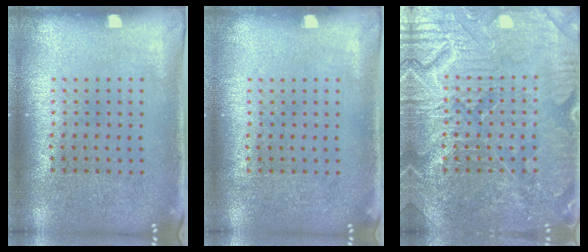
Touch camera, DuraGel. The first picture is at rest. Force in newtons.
{"total": 0.0}
{"total": 6.7, "press": 6.7, "slide": 0.9}